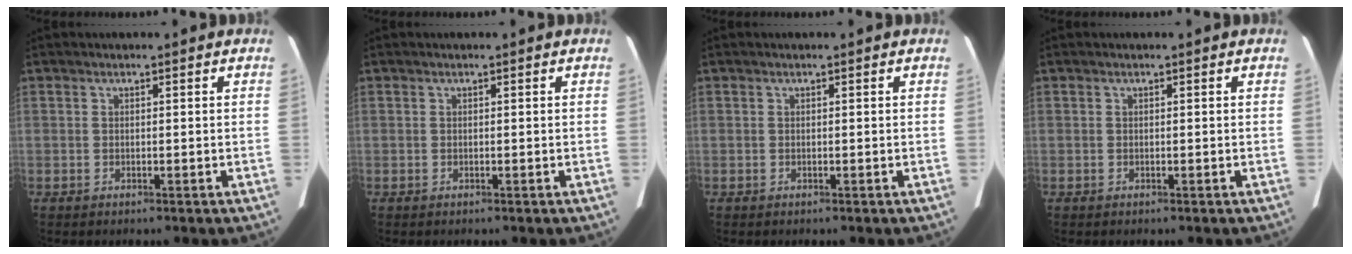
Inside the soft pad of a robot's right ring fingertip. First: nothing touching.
{"total": 0.0}
{"total": 0.0}
{"total": 0.0}